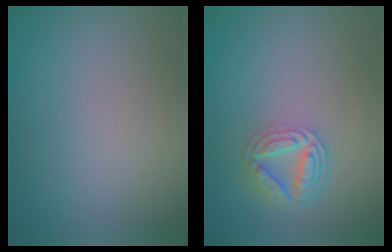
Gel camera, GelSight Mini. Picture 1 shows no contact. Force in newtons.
{"total": 4.6, "press": 3.5, "slide": 3.0}